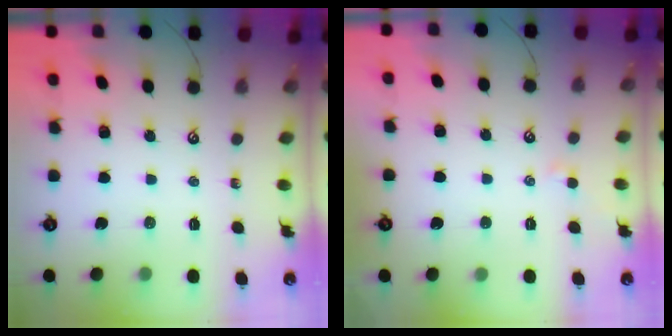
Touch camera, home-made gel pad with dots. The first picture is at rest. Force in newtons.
{"total": 1.4, "press": 1.3, "slide": 0.3}